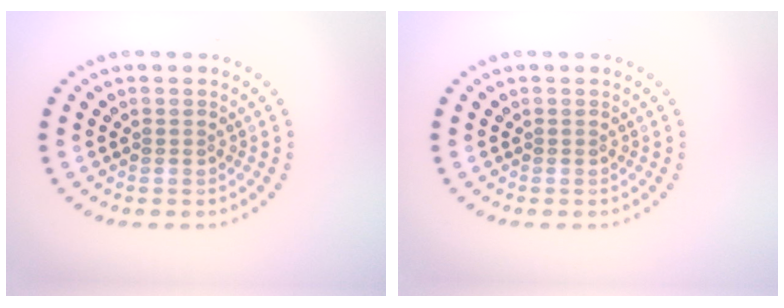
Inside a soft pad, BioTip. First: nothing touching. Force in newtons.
{"total": 0.0}